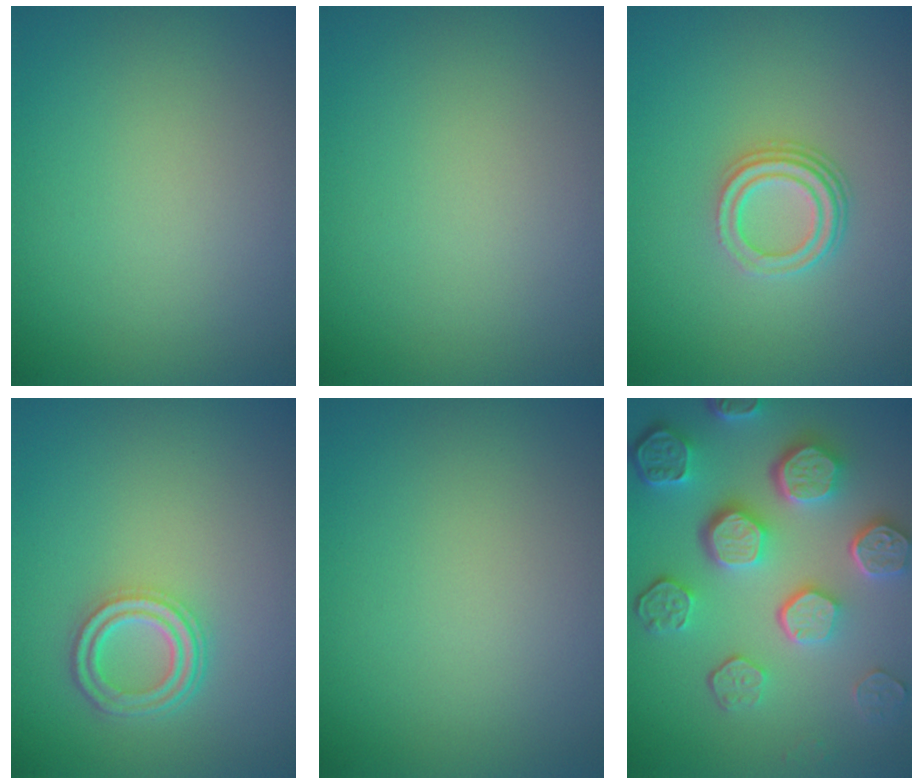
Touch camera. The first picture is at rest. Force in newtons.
{"total": 0.0}
{"total": 3.2, "press": 2.3, "slide": 2.3}
{"total": 3.6, "press": 2.9, "slide": 2.2}
{"total": 0.0}
{"total": 8.4, "press": 6.2, "slide": 5.6}